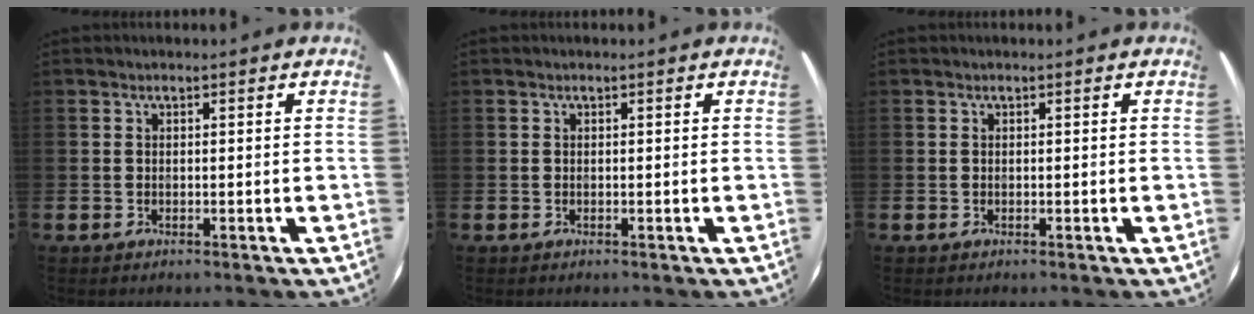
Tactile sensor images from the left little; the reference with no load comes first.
{"total": 0.0}
{"total": 0.0}